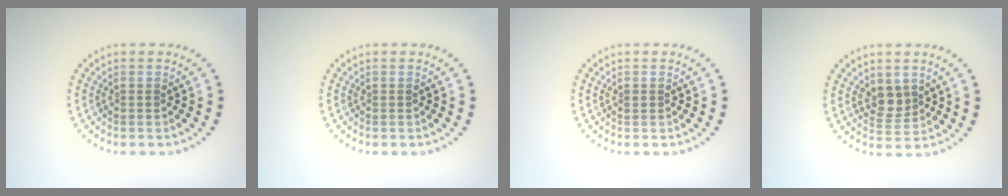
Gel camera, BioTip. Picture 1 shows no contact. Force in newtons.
{"total": 0.0}
{"total": 0.5, "press": 0.5, "slide": 0.0}
{"total": 2.1, "press": 1.9, "slide": 1.0}